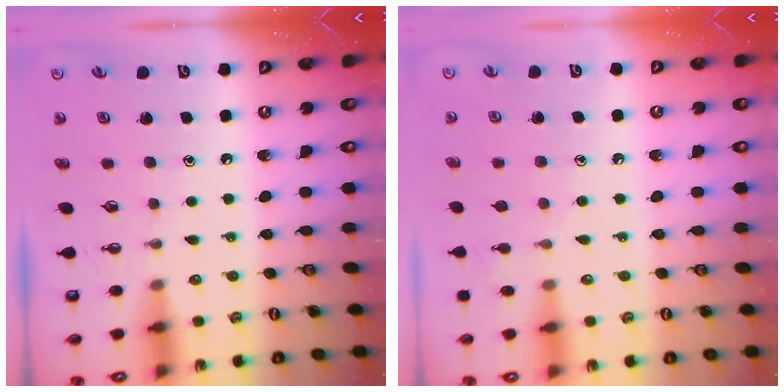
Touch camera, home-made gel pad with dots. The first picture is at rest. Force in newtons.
{"total": 5.9, "press": 5.8, "slide": 0.5}